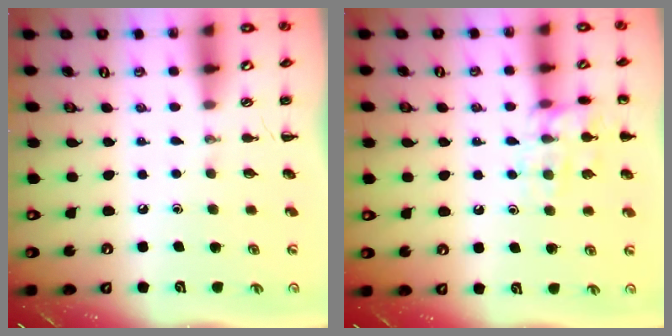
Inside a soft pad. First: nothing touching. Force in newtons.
{"total": 12.8, "press": 12.8, "slide": 0.7}